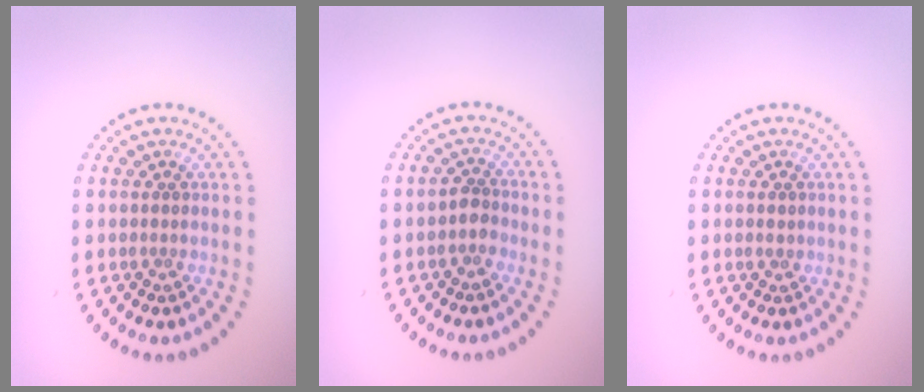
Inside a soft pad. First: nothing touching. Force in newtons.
{"total": 1.4, "press": 1.2, "slide": 0.8}
{"total": 0.8, "press": 0.8, "slide": 0.1}